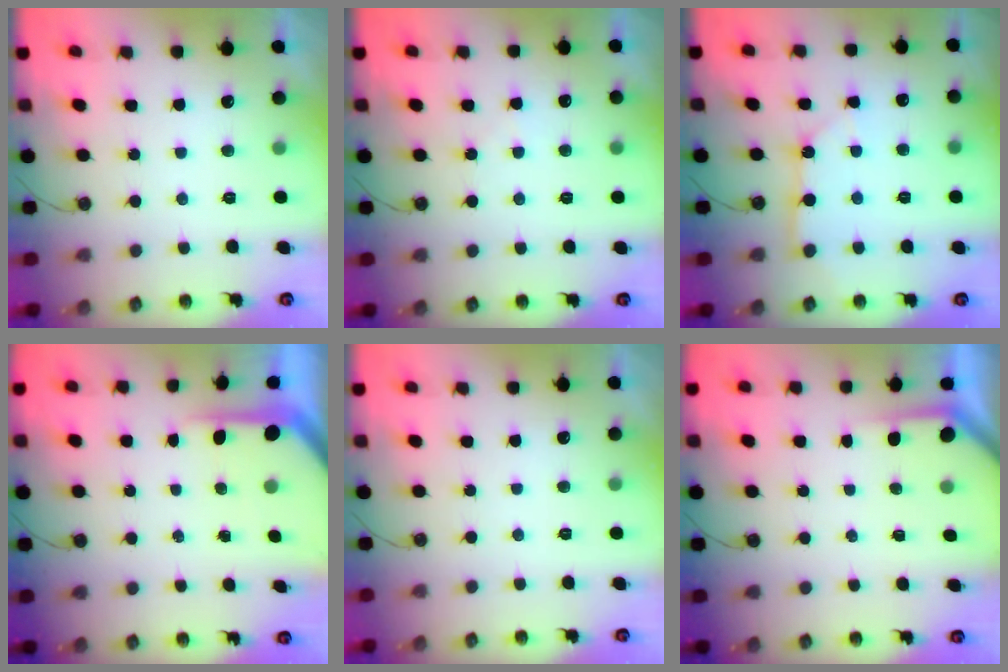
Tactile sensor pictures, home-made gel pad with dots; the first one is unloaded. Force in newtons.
{"total": 3.1, "press": 3.1, "slide": 0.6}
{"total": 7.4, "press": 7.4, "slide": 0.7}
{"total": 5.5, "press": 5.5, "slide": 0.4}
{"total": 0.0}
{"total": 1.8, "press": 1.8, "slide": 0.3}